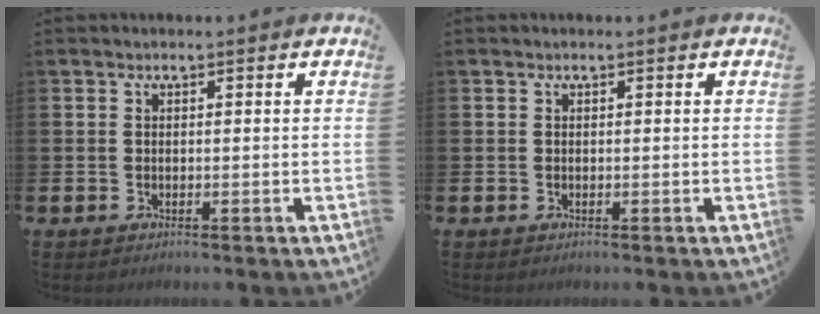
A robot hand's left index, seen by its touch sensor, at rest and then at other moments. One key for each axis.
{"total": 0.0}